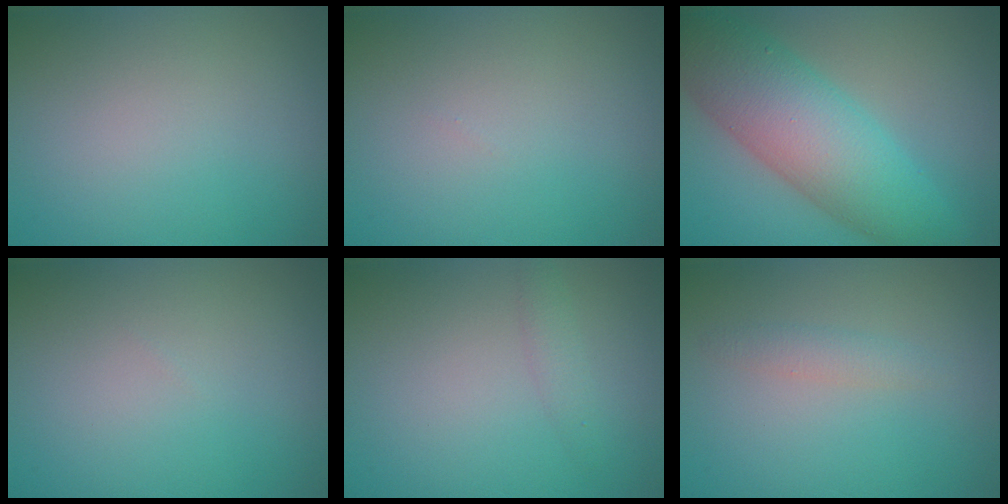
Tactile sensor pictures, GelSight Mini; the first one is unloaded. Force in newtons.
{"total": 0.0}
{"total": 8.7, "press": 8.7, "slide": 0.1}
{"total": 0.0}
{"total": 1.3, "press": 1.3, "slide": 0.0}
{"total": 1.2, "press": 1.2, "slide": 0.0}